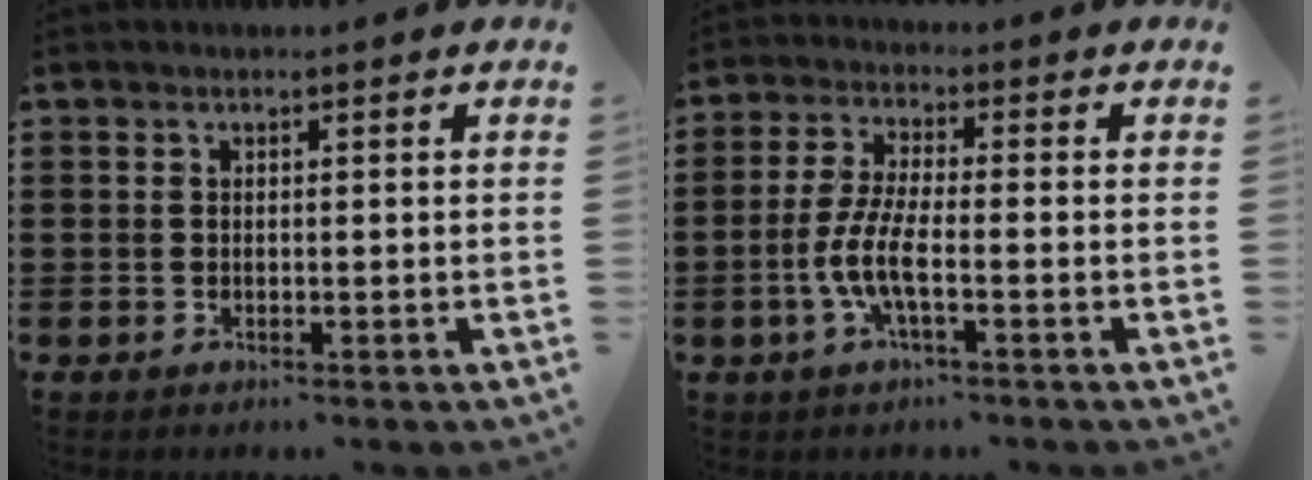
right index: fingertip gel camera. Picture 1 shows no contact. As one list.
[{"total": 6.3, "force": [-2.3, 1.4, 5.7], "torque": [-0.131, -0.012, -0.050]}]